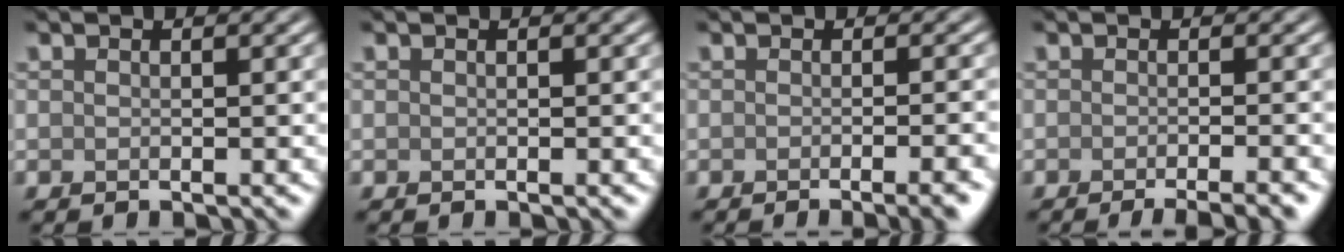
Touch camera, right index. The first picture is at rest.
{"total": 0.0}
{"total": 4.7, "force": [-2.1, 1.6, 3.9], "torque": [-0.015, 0.007, -0.023]}
{"total": 4.4, "force": [-3.0, 1.2, 3.1], "torque": [-0.018, 0.005, -0.034]}